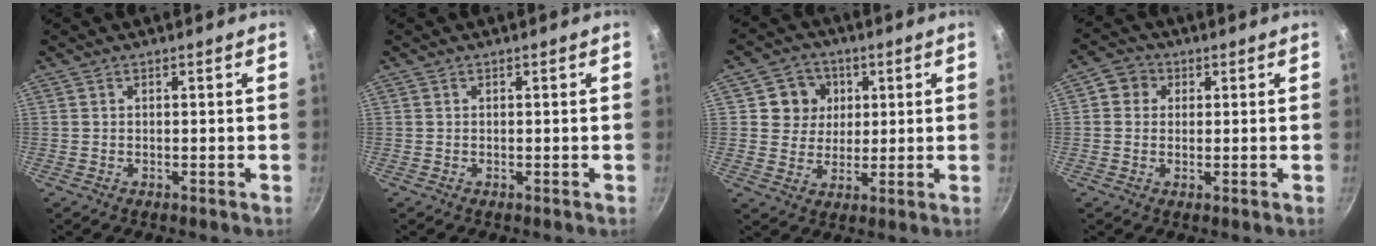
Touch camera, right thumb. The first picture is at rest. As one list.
[{"total": 0.0}, {"total": 7.7, "force": [2.2, 7.1, 2.1], "torque": [0.006, 0.002, 0.032]}, {"total": 4.5, "force": [1.0, 4.1, 1.6], "torque": [-0.002, -0.001, 0.005]}]